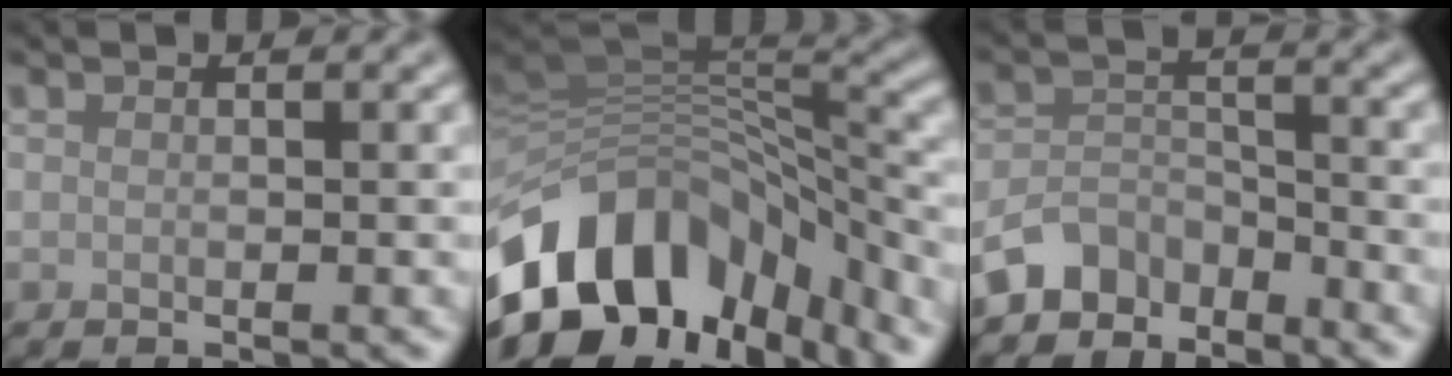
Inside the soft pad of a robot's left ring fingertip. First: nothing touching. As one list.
[{"total": 13.8, "force": [-6.8, 9.1, 7.8], "torque": [-0.166, 0.003, -0.105]}, {"total": 4.0, "force": [-3.5, 1.9, 0.6], "torque": [-0.001, 0.002, -0.075]}]